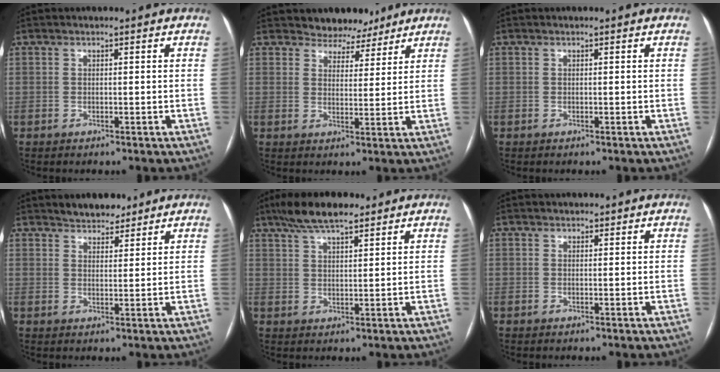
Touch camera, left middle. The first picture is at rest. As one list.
[{"total": 5.5, "force": [4.8, 2.7, 0.3], "torque": [-0.002, 0.001, 0.065]}, {"total": 0.0}, {"total": 4.5, "force": [3.9, 1.9, 1.3], "torque": [-0.021, 0.008, 0.065]}, {"total": 8.0, "force": [6.1, 1.9, 4.9], "torque": [-0.092, 0.021, 0.106]}, {"total": 0.7, "force": [0.5, 0.4, 0.1], "torque": [-0.001, 0.000, 0.006]}]